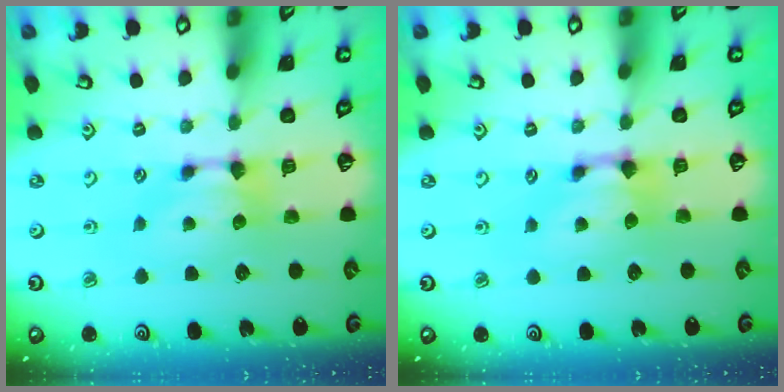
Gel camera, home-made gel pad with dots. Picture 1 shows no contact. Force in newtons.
{"total": 0.9, "press": 0.5, "slide": 0.8}